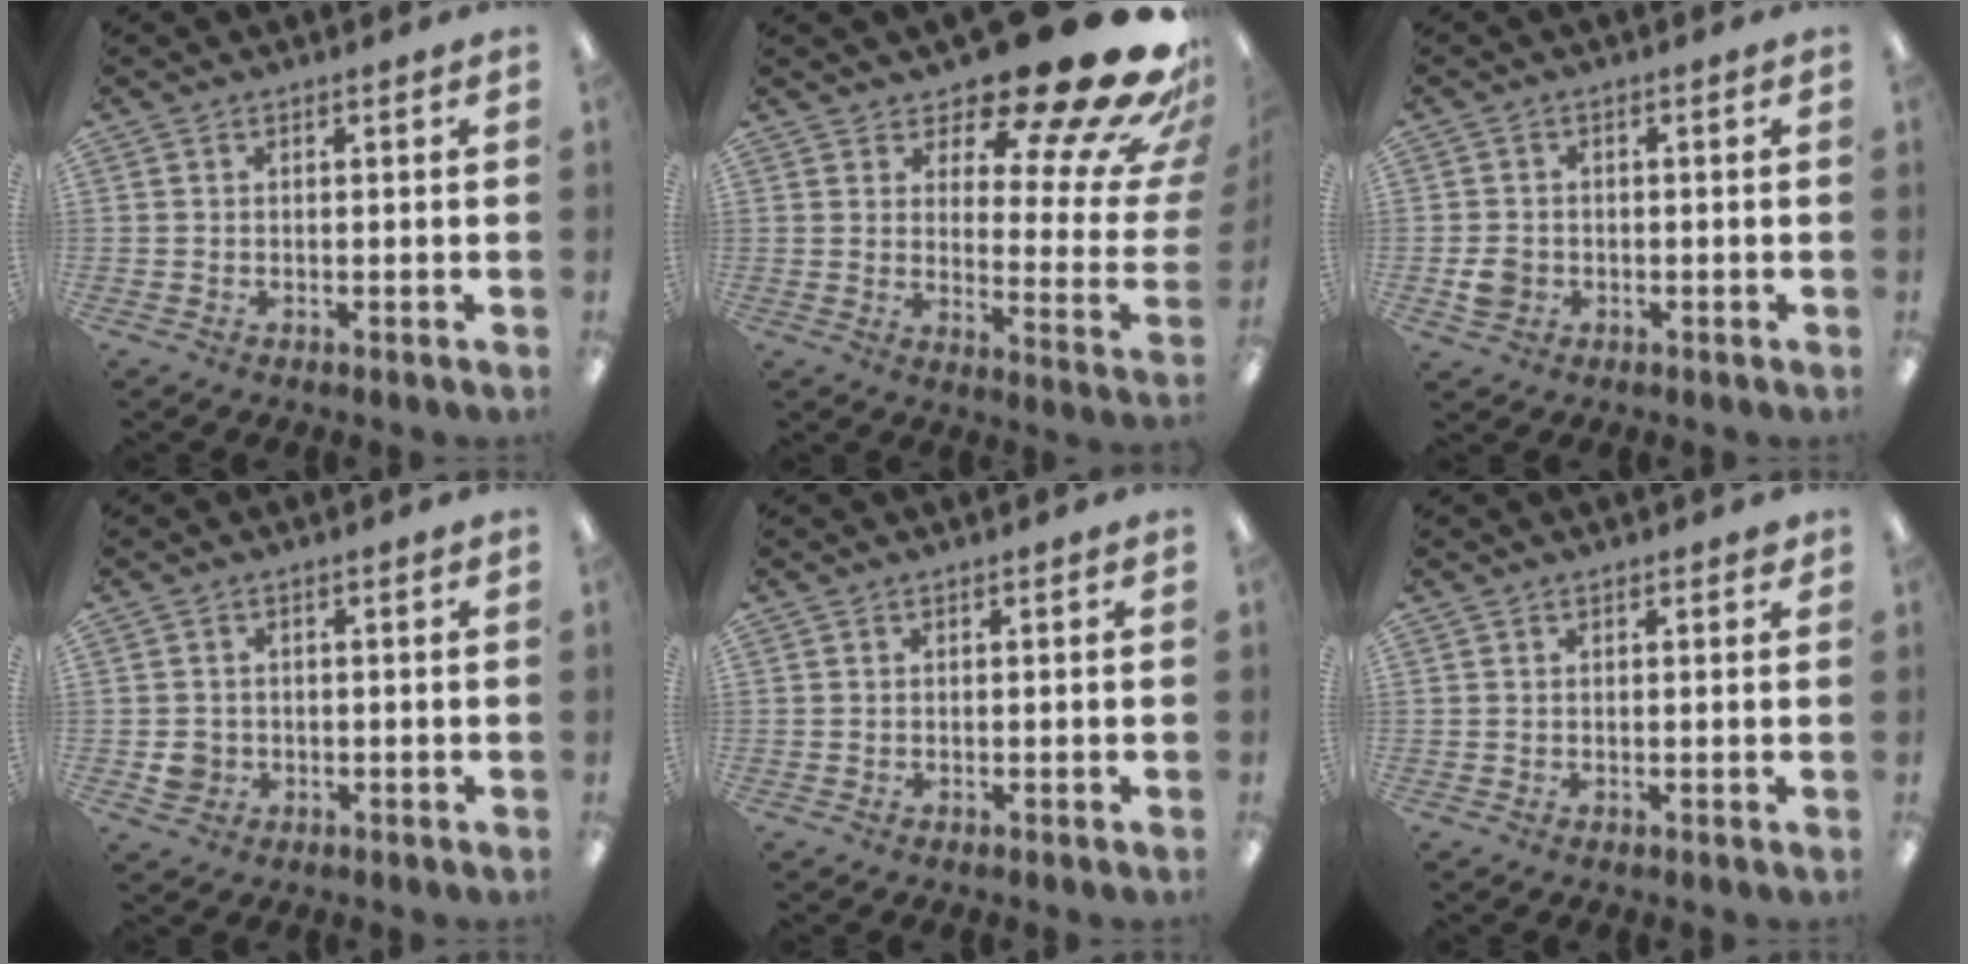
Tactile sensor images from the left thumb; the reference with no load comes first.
{"total": 21.6, "force": [15.0, 6.7, 14.0], "torque": [-0.168, -0.121, 0.246]}
{"total": 3.6, "force": [-0.9, 3.1, 1.7], "torque": [-0.019, 0.004, -0.015]}
{"total": 3.2, "force": [-0.4, 3.0, 1.1], "torque": [-0.011, 0.003, -0.009]}
{"total": 0.0}
{"total": 1.2, "force": [0.8, 0.3, 0.8], "torque": [-0.001, -0.006, 0.010]}